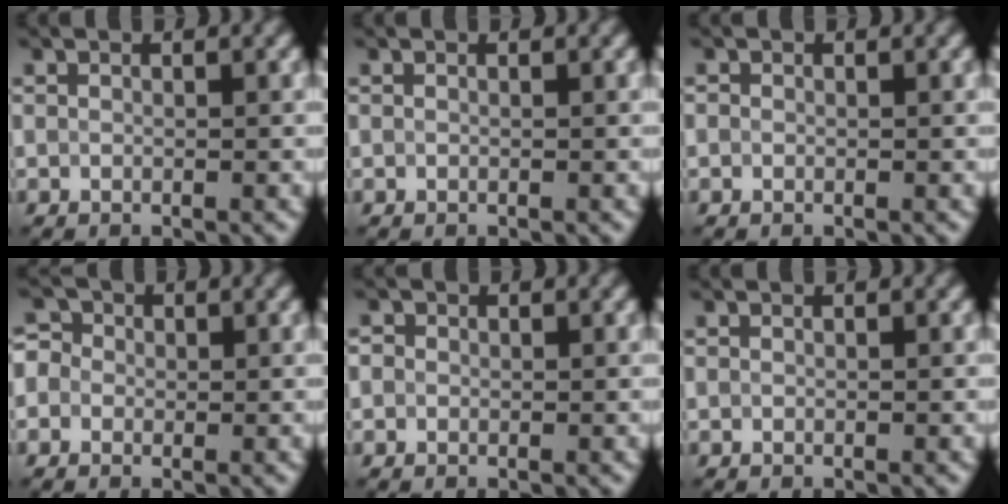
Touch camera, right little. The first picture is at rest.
{"total": 0.0}
{"total": 0.0}
{"total": 2.7, "force": [0.4, 2.5, 1.0], "torque": [0.003, 0.016, -0.020]}
{"total": 0.7, "force": [0.1, 0.7, 0.1], "torque": [0.001, -0.003, -0.004]}
{"total": 0.0}